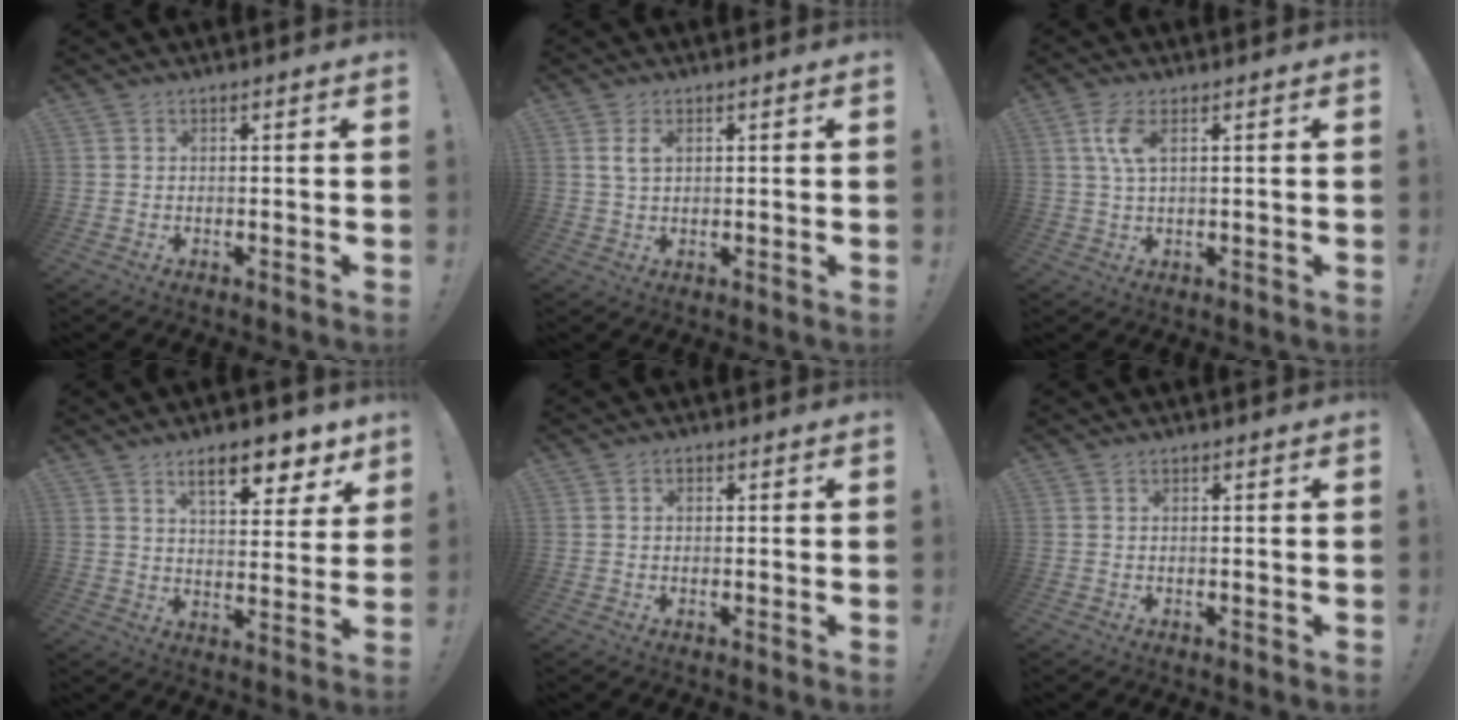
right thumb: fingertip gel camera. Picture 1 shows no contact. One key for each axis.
{"total": 3.7, "fx": 1.3, "fy": 2.1, "fz": 2.8, "tx": -0.050, "ty": 0.002, "tz": 0.023}
{"total": 5.5, "fx": 1.8, "fy": 2.1, "fz": 4.8, "tx": -0.095, "ty": -0.003, "tz": 0.029}
{"total": 11.2, "fx": 7.1, "fy": 4.1, "fz": 7.6, "tx": -0.102, "ty": -0.038, "tz": 0.121}
{"total": 1.2, "fx": 0.0, "fy": 0.9, "fz": 0.7, "tx": -0.009, "ty": 0.002, "tz": -0.001}
{"total": 0.0}